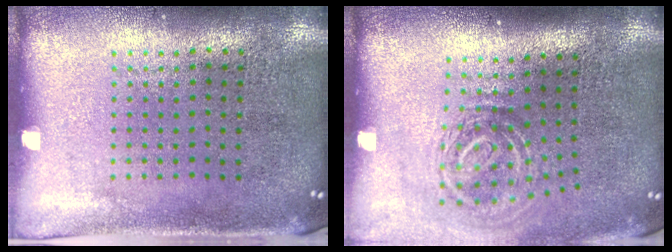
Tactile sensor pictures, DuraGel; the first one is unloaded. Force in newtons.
{"total": 1.9, "press": 1.2, "slide": 1.5}